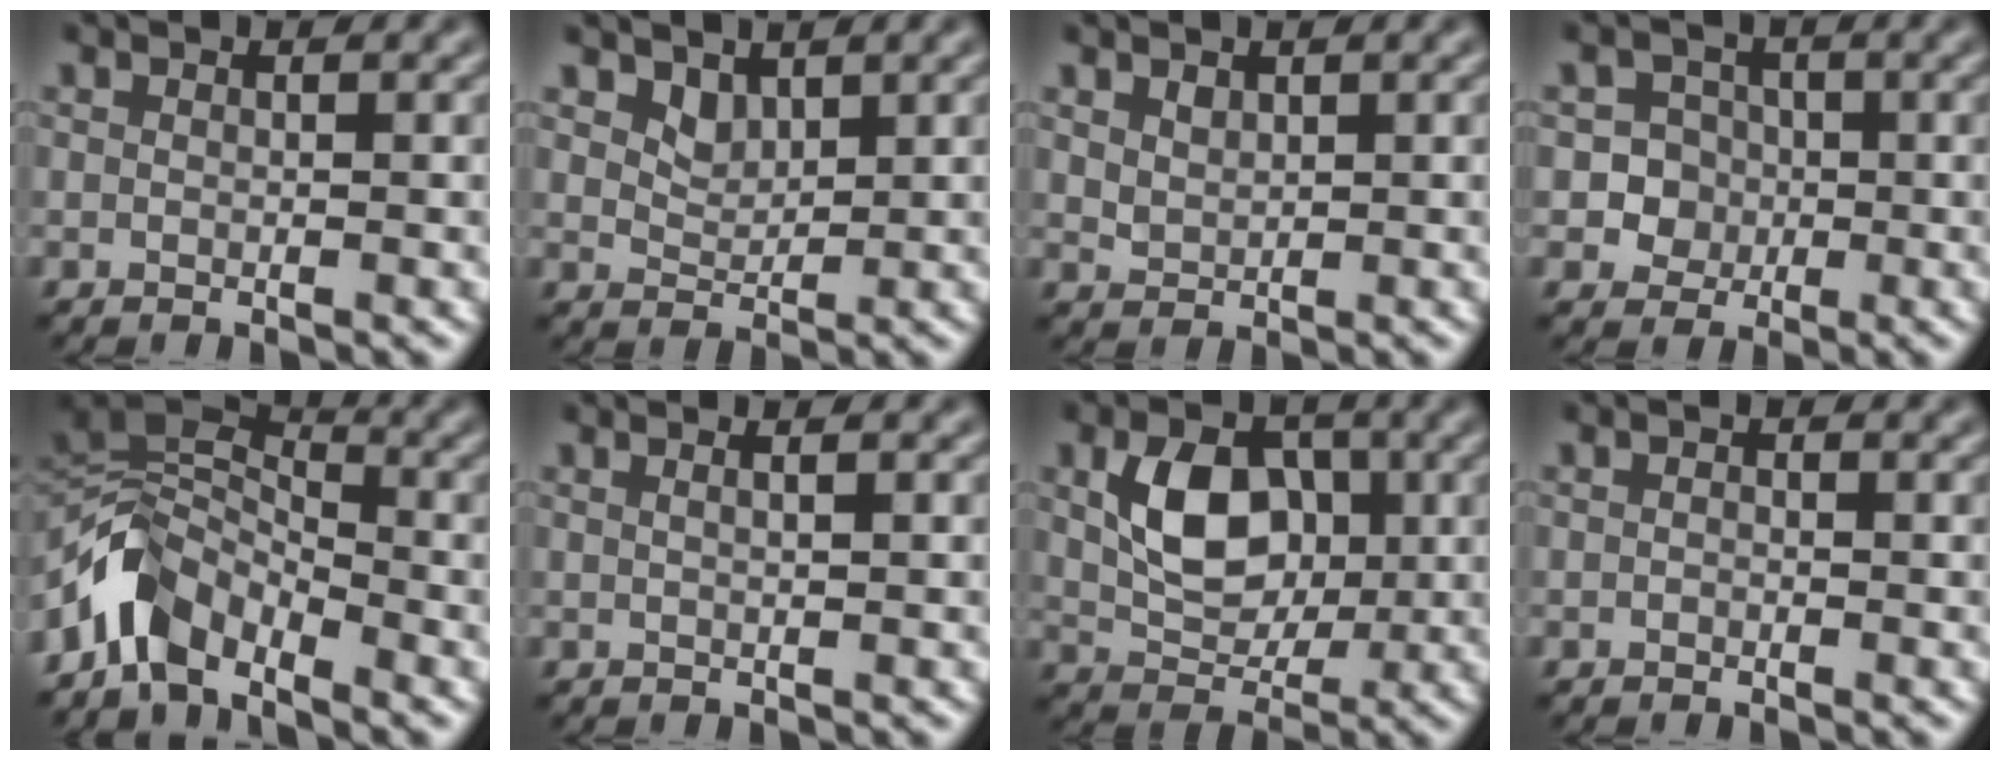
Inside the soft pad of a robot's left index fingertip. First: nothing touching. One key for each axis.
{"total": 1.5, "fx": 1.1, "fy": 0.9, "fz": 0.5, "tx": -0.018, "ty": -0.010, "tz": 0.024}
{"total": 1.2, "fx": 0.7, "fy": 0.8, "fz": 0.5, "tx": -0.017, "ty": -0.006, "tz": 0.019}
{"total": 3.5, "fx": -0.6, "fy": 3.3, "fz": 0.7, "tx": 0.004, "ty": 0.010, "tz": -0.018}
{"total": 5.9, "fx": -4.3, "fy": 2.8, "fz": 3.1, "tx": -0.053, "ty": 0.002, "tz": -0.098}
{"total": 1.2, "fx": 0.3, "fy": 0.4, "fz": 1.1, "tx": -0.012, "ty": -0.005, "tz": -0.002}
{"total": 6.1, "fx": 0.8, "fy": 4.3, "fz": 4.2, "tx": -0.087, "ty": -0.006, "tz": 0.016}
{"total": 0.6, "fx": -0.2, "fy": 0.4, "fz": 0.4, "tx": -0.009, "ty": -0.006, "tz": -0.006}